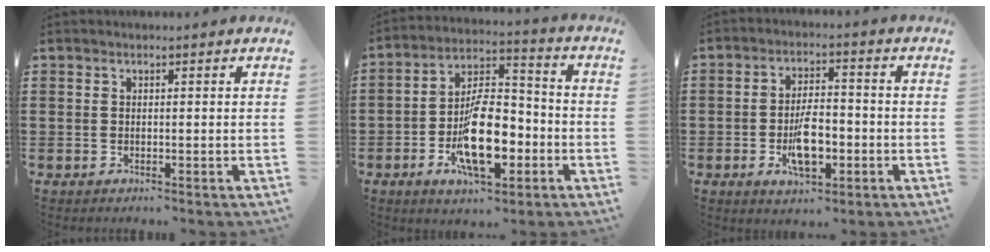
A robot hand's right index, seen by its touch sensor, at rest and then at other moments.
{"total": 13.2, "force": [-4.2, 6.1, 10.9], "torque": [-0.200, 0.006, -0.070]}
{"total": 7.3, "force": [-2.2, 3.3, 6.2], "torque": [-0.103, 0.006, -0.039]}